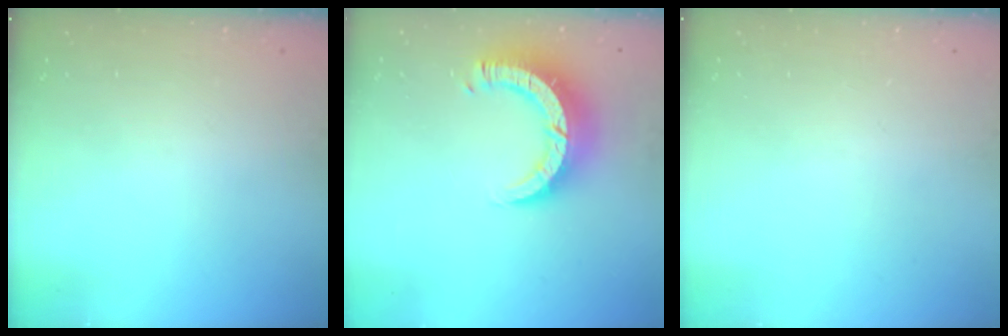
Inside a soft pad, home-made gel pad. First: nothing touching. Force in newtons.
{"total": 10.0, "press": 9.9, "slide": 1.2}
{"total": 0.0}